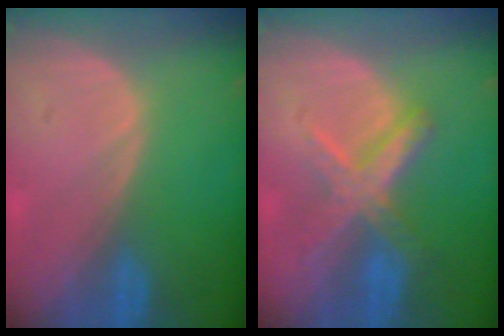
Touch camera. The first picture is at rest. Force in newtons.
{"total": 7.1, "press": 6.2, "slide": 3.6}